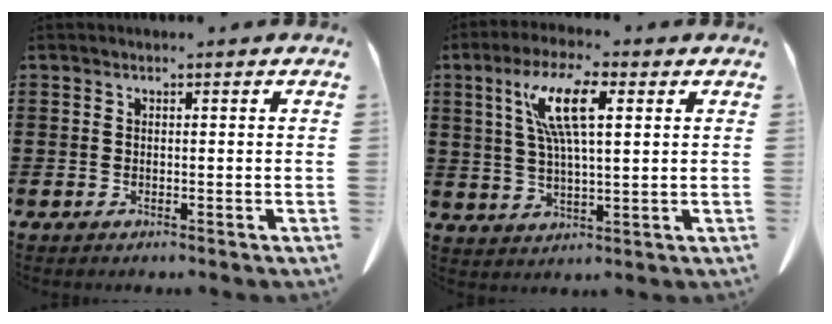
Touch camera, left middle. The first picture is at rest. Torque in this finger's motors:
{"motor_torque": [1.42, 0.72, 0.38, 0.21]}